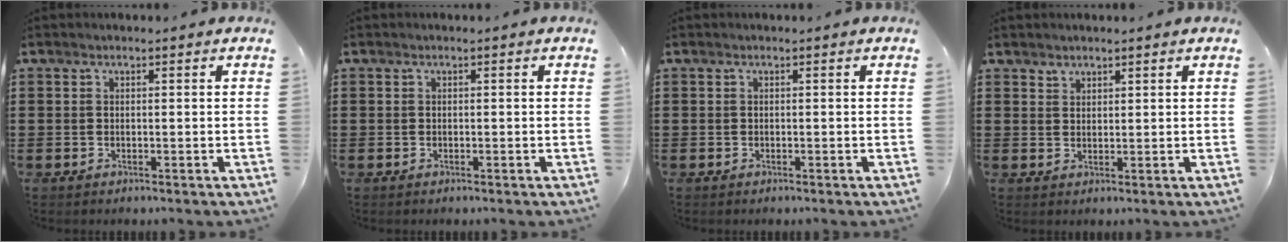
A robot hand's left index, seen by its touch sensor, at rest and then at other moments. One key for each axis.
{"total": 0.0}
{"total": 0.0}
{"total": 1.8, "fx": 1.6, "fy": 0.7, "fz": -0.1, "tx": -0.001, "ty": 0.001, "tz": 0.033}